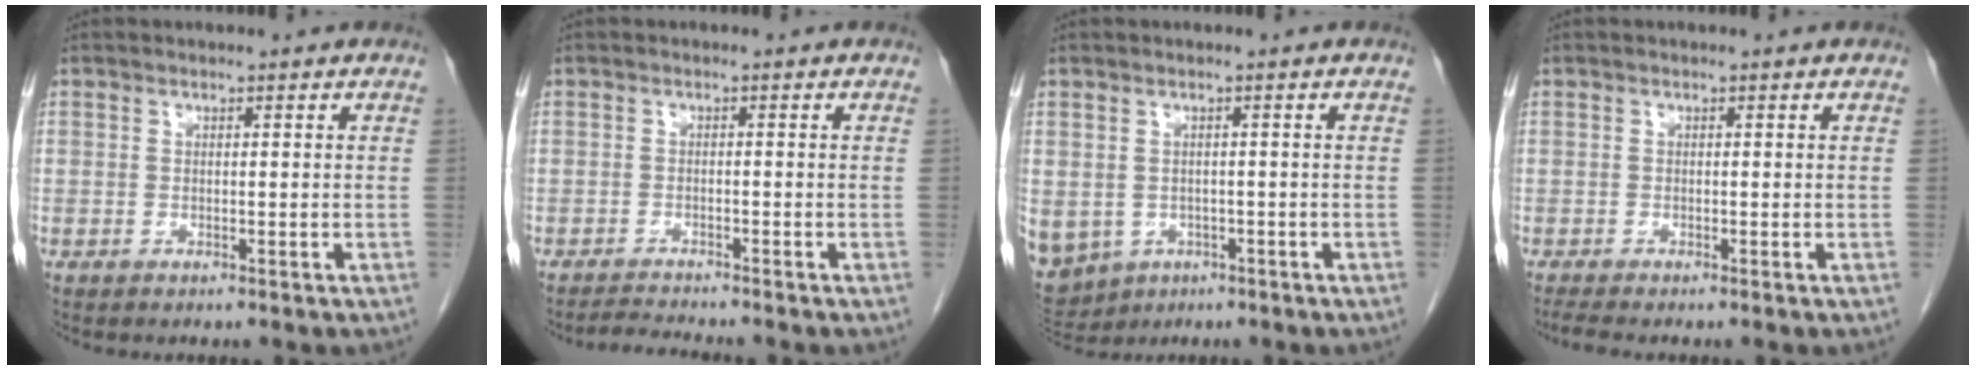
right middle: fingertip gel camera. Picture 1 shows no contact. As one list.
[{"total": 3.5, "force": [-3.3, -0.6, 0.8], "torque": [-0.018, -0.017, -0.055]}, {"total": 18.0, "force": [-7.0, 15.2, 6.8], "torque": [-0.260, -0.012, -0.090]}, {"total": 2.0, "force": [-1.8, -0.1, 1.0], "torque": [-0.024, -0.007, -0.032]}]